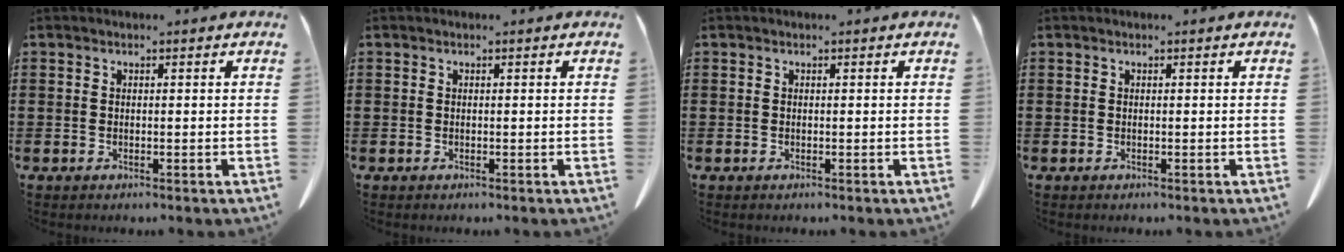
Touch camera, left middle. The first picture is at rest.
{"total": 0.0}
{"total": 0.0}
{"total": 0.0}